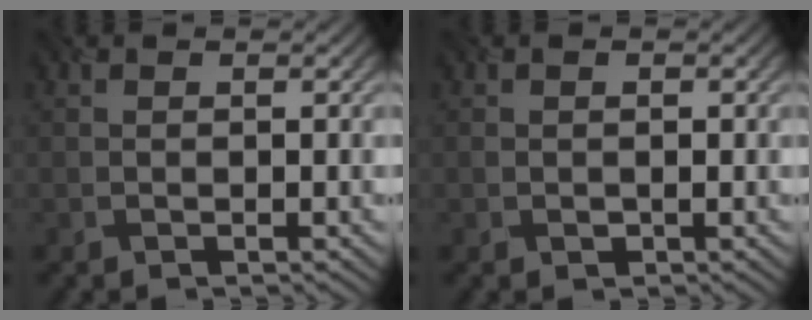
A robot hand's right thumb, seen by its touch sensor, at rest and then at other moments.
{"total": 1.0, "force": [-0.2, 0.9, 0.5], "torque": [-0.008, -0.001, -0.001]}